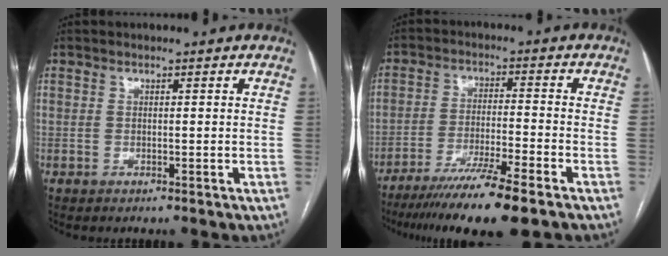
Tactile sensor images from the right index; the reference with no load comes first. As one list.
[{"total": 12.6, "force": [-9.5, -0.6, 8.3], "torque": [-0.135, -0.036, -0.155]}]